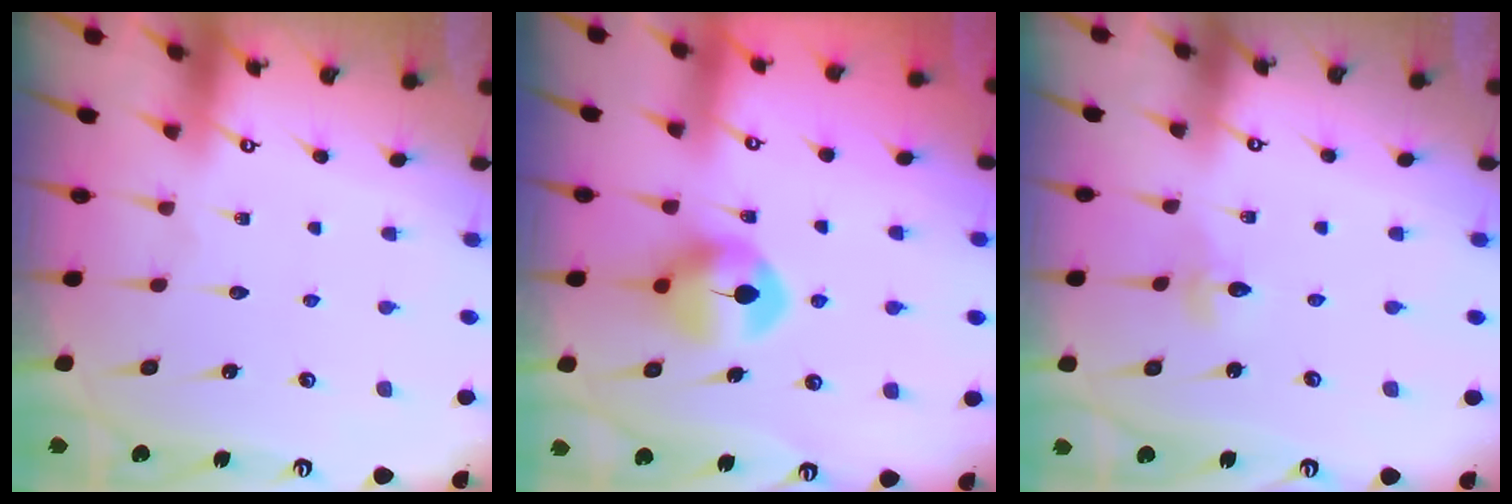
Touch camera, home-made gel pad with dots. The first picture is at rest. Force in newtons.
{"total": 9.4, "press": 9.4, "slide": 0.4}
{"total": 2.8, "press": 2.7, "slide": 0.3}